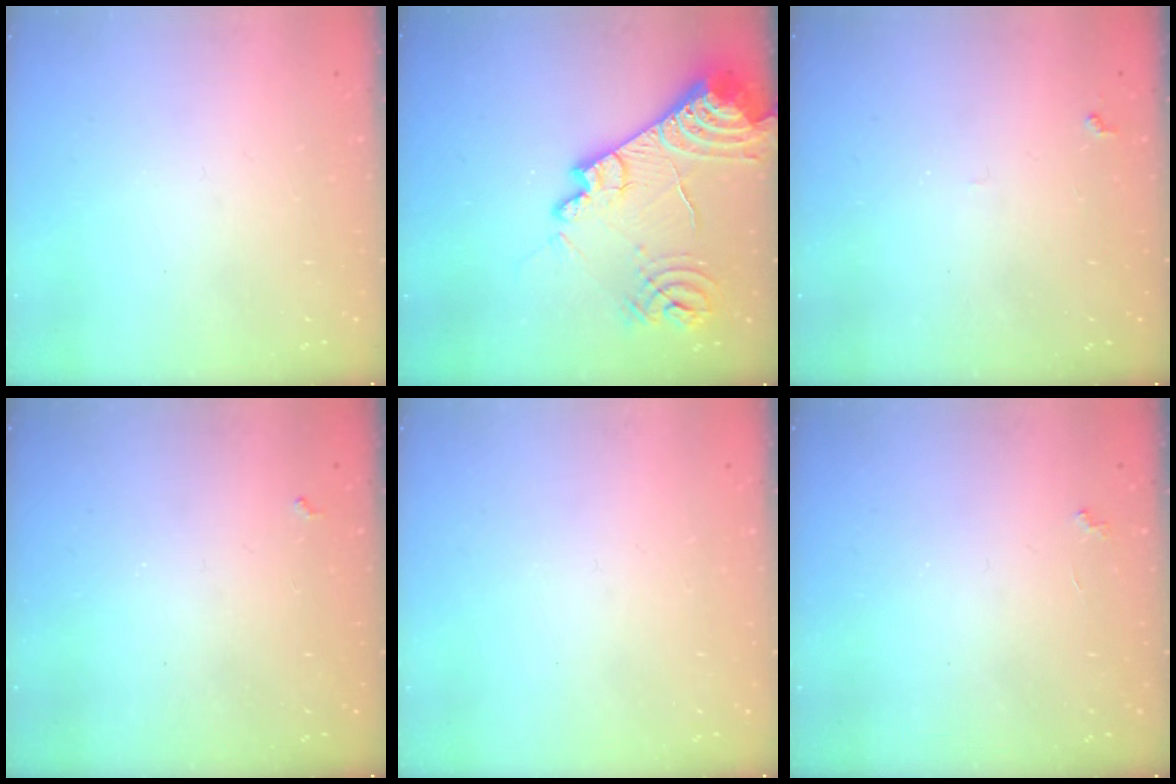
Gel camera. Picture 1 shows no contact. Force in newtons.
{"total": 20.4, "press": 20.3, "slide": 2.2}
{"total": 4.9, "press": 4.8, "slide": 0.4}
{"total": 1.9, "press": 1.9, "slide": 0.4}
{"total": 0.0}
{"total": 2.3, "press": 2.3, "slide": 0.4}